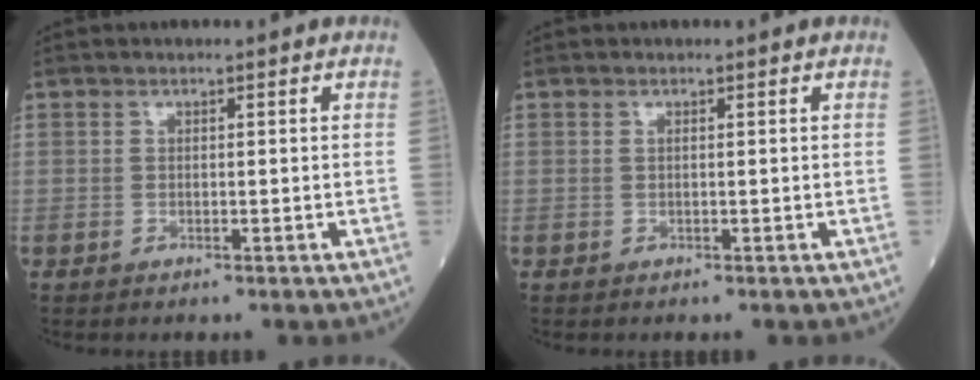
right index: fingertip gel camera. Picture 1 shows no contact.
{"total": 0.0}